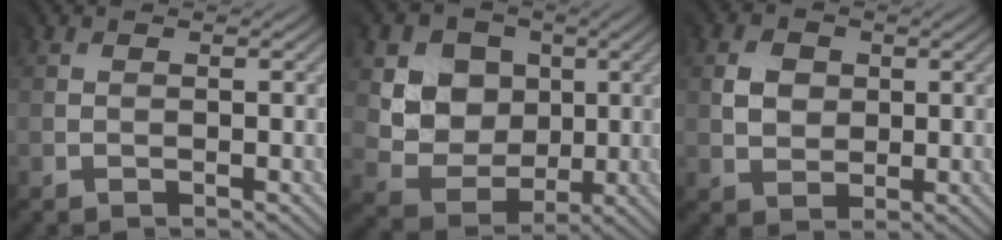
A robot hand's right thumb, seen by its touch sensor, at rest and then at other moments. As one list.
[{"total": 7.1, "force": [2.3, 6.4, 2.1], "torque": [-0.053, -0.008, 0.033]}, {"total": 2.8, "force": [0.9, 2.6, 0.4], "torque": [-0.014, 0.000, 0.013]}]